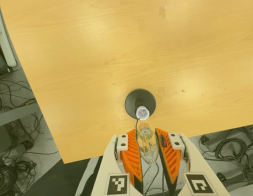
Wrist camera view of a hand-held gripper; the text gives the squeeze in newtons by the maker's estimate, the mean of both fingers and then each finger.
{"total": 20.7, "left": 23.0, "right": 18.4}